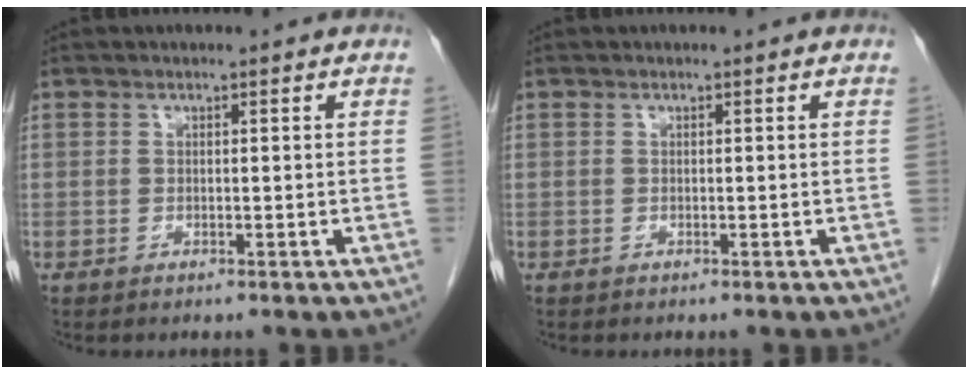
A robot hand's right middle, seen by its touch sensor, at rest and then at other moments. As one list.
[{"total": 0.0}]